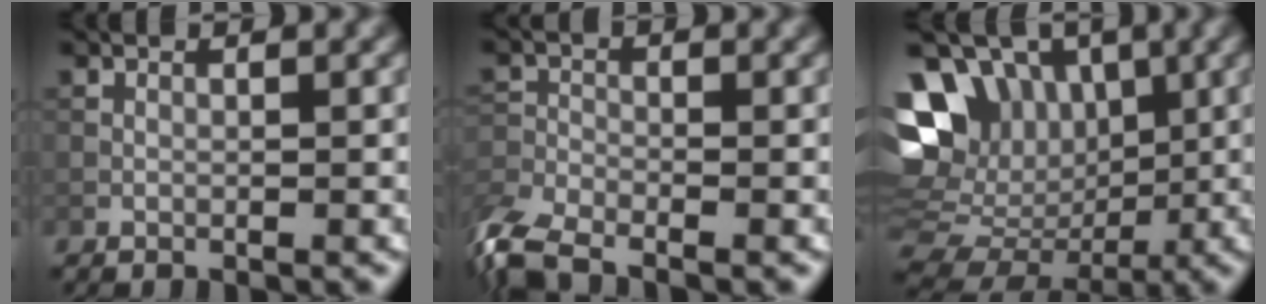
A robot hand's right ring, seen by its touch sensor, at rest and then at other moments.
{"total": 6.9, "force": [-5.6, 2.2, 3.3], "torque": [-0.072, -0.028, -0.117]}
{"total": 13.4, "force": [3.4, 10.7, 7.4], "torque": [-0.146, 0.021, 0.056]}